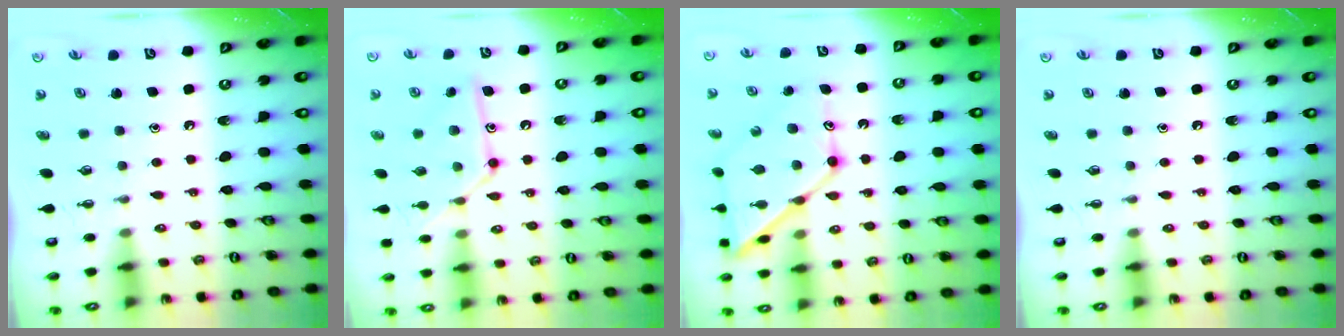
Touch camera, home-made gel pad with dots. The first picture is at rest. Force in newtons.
{"total": 13.8, "press": 13.8, "slide": 1.0}
{"total": 16.0, "press": 15.9, "slide": 1.4}
{"total": 0.0}